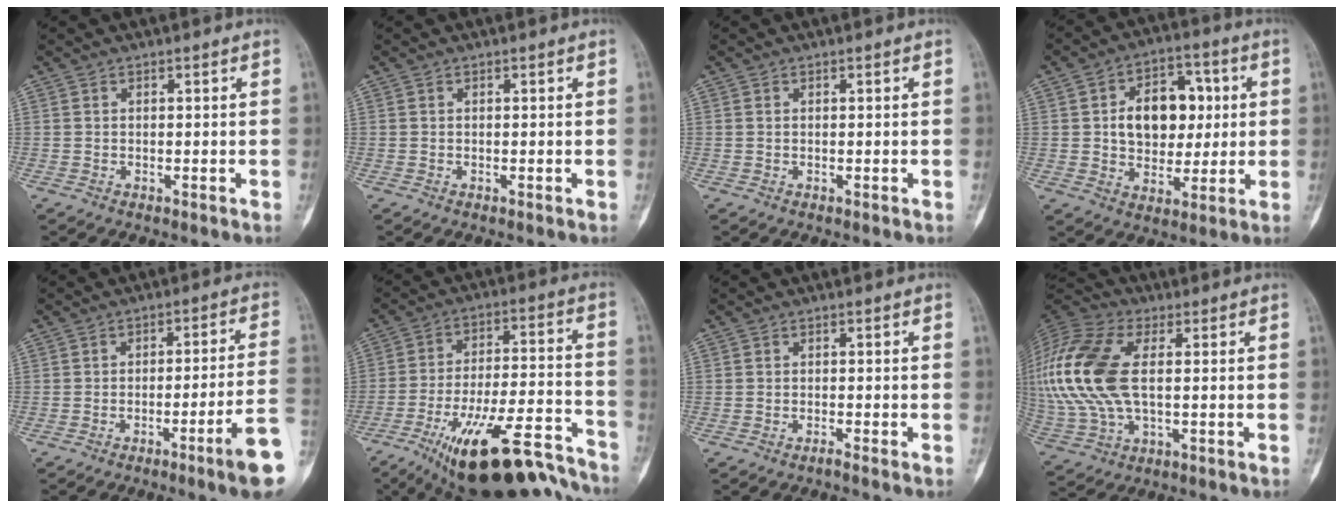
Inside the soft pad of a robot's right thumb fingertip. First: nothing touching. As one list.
[{"total": 0.0}, {"total": 0.0}, {"total": 13.7, "force": [1.9, 9.7, 9.5], "torque": [-0.097, 0.012, 0.033]}, {"total": 10.6, "force": [-4.8, -0.4, 9.5], "torque": [-0.133, 0.022, -0.070]}, {"total": 23.6, "force": [-18.4, 6.1, 13.6], "torque": [-0.180, 0.083, -0.295]}, {"total": 0.6, "force": [-0.6, -0.2, 0.3], "torque": [-0.009, 0.001, -0.012]}, {"total": 21.0, "force": [2.4, 11.3, 17.6], "torque": [-0.417, 0.009, 0.041]}]